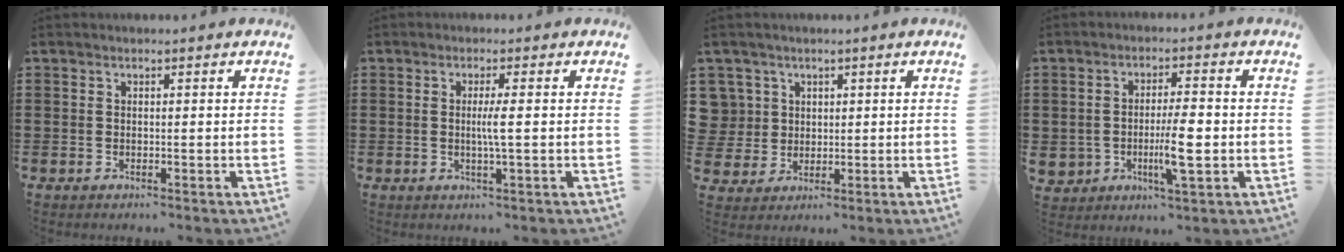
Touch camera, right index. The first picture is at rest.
{"total": 3.1, "force": [0.0, -0.2, 3.1], "torque": [-0.057, -0.008, -0.003]}
{"total": 4.7, "force": [1.5, 4.4, 0.2], "torque": [-0.029, 0.013, 0.031]}
{"total": 7.0, "force": [-1.3, 2.2, 6.5], "torque": [-0.132, -0.006, -0.026]}